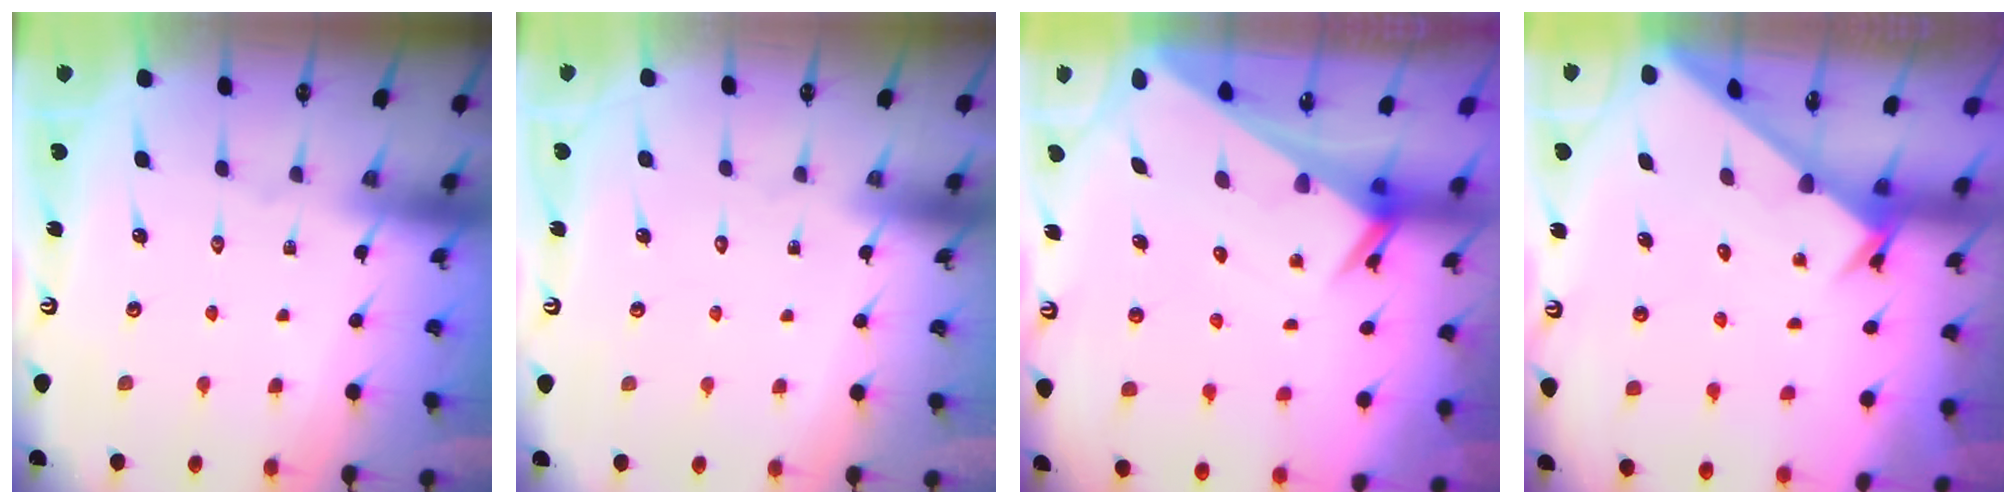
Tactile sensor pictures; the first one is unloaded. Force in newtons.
{"total": 1.6, "press": 1.6, "slide": 0.1}
{"total": 3.5, "press": 3.5, "slide": 0.1}
{"total": 2.4, "press": 2.4, "slide": 0.2}